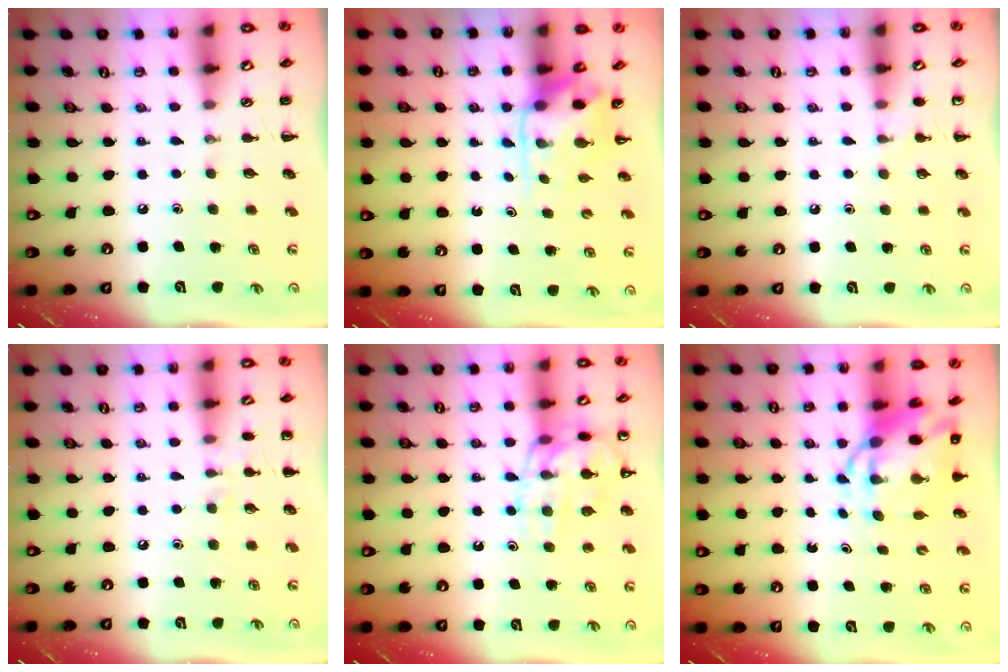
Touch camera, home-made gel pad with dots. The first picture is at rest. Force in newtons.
{"total": 3.8, "press": 3.7, "slide": 0.7}
{"total": 5.0, "press": 4.8, "slide": 1.5}
{"total": 5.9, "press": 5.6, "slide": 1.8}
{"total": 14.7, "press": 14.5, "slide": 2.2}
{"total": 6.9, "press": 6.7, "slide": 1.8}